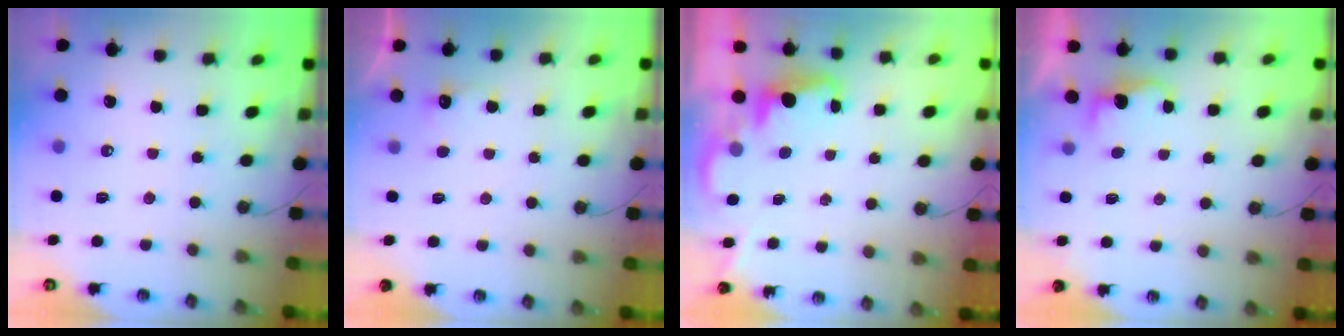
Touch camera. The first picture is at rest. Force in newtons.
{"total": 5.4, "press": 5.4, "slide": 0.8}
{"total": 2.1, "press": 2.0, "slide": 0.6}
{"total": 2.8, "press": 2.6, "slide": 1.0}